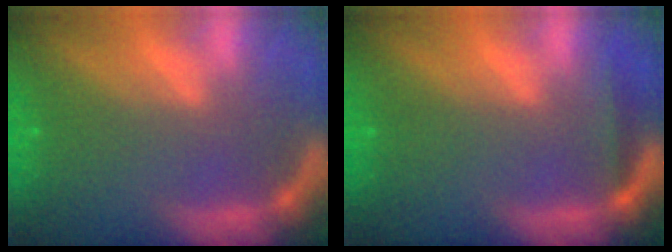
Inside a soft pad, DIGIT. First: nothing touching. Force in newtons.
{"total": 1.4}